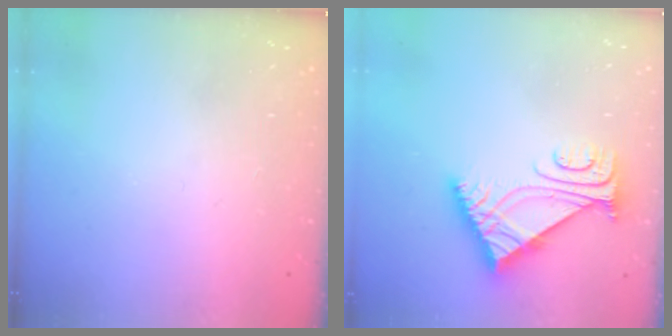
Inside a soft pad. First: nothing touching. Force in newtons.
{"total": 7.4, "press": 7.3, "slide": 1.0}